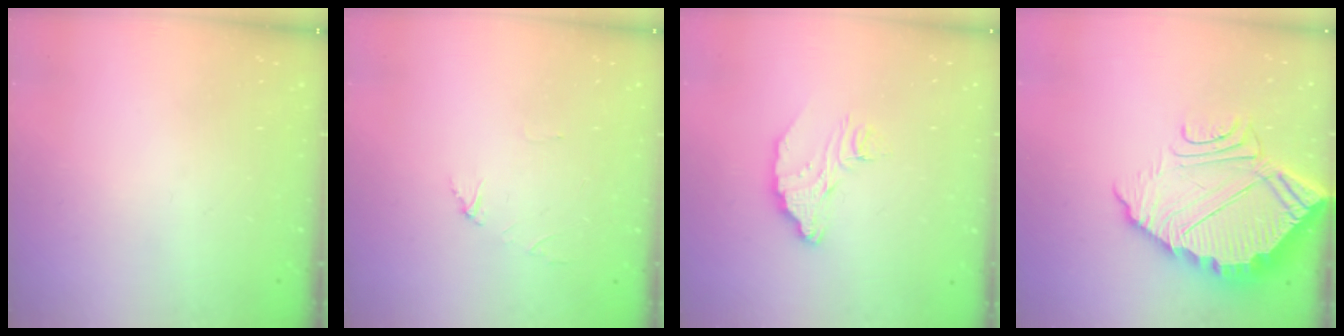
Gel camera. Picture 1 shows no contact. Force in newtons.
{"total": 2.7, "press": 2.7, "slide": 0.2}
{"total": 9.4, "press": 9.3, "slide": 0.7}
{"total": 12.7, "press": 12.7, "slide": 0.8}